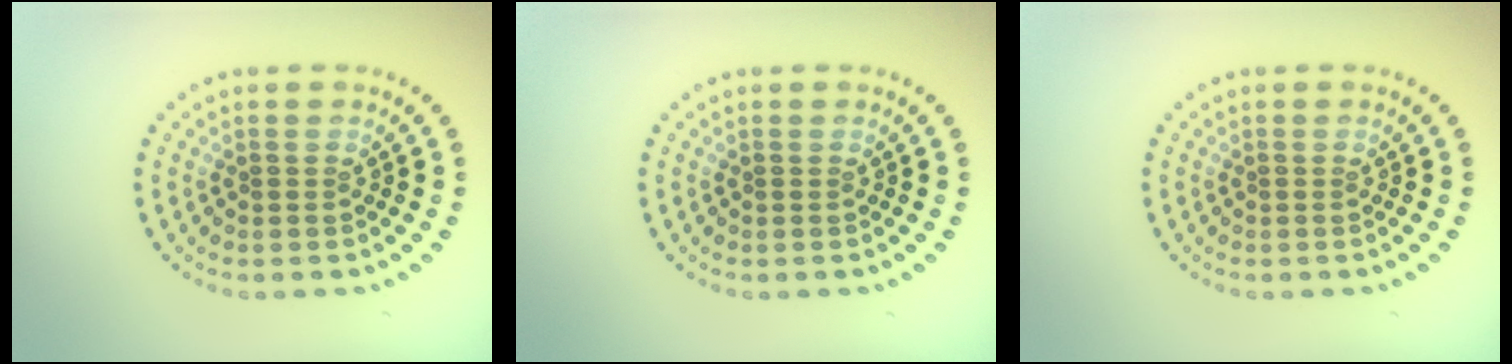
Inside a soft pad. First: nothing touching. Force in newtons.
{"total": 0.0}
{"total": 0.0}